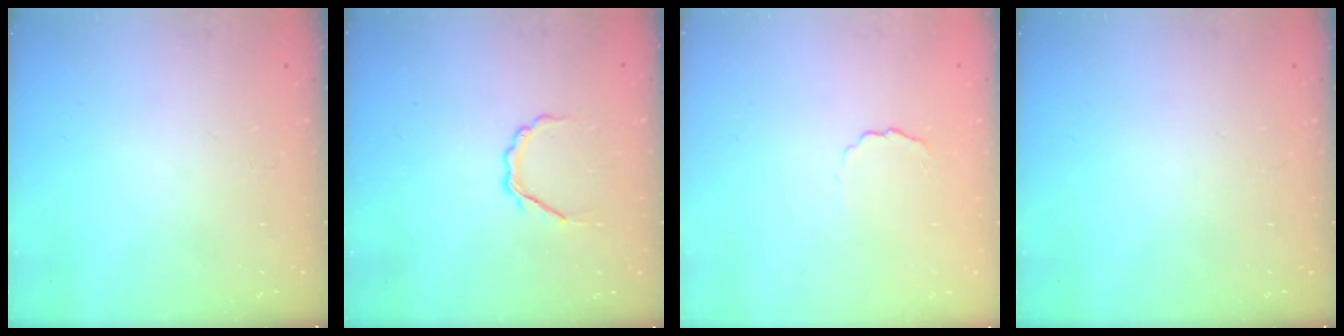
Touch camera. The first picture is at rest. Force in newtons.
{"total": 4.2, "press": 4.0, "slide": 1.3}
{"total": 2.4, "press": 2.4, "slide": 0.5}
{"total": 0.0}